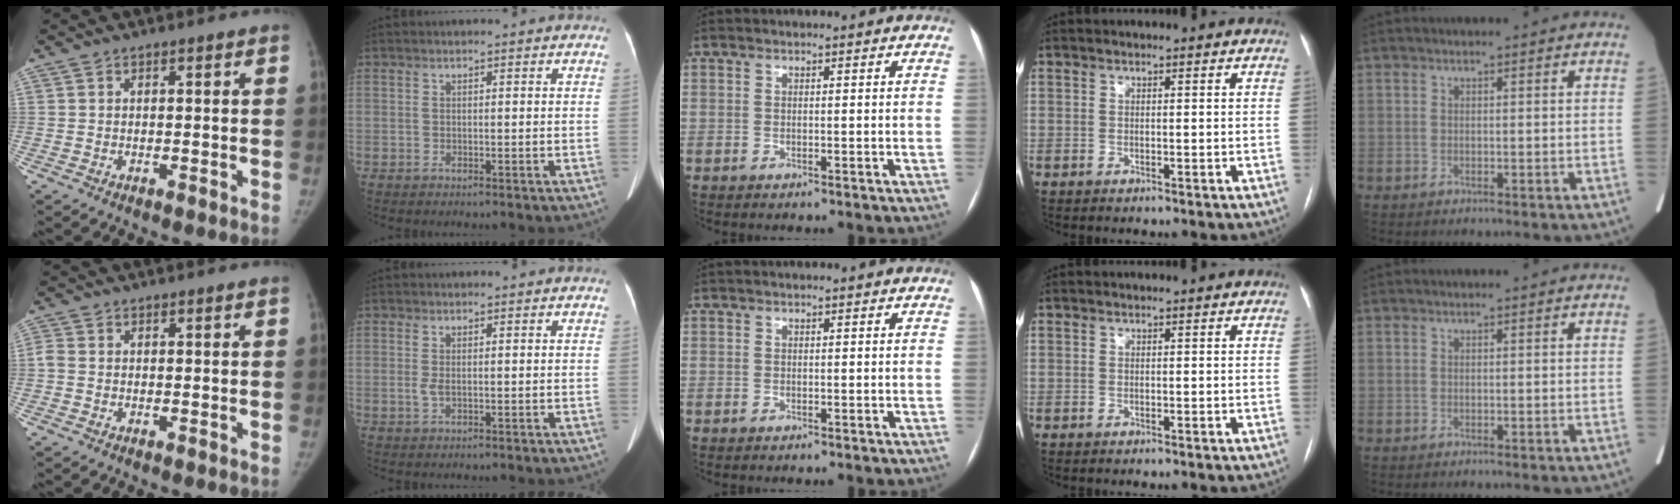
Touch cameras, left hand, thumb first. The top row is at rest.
{"thumb": {"total": 1.5, "force": [-0.4, 1.1, 1.0], "torque": [-0.023, -0.002, -0.015]}, "index": {"total": 1.3, "force": [0.1, 0.4, 1.2], "torque": [-0.031, -0.003, 0.007]}}